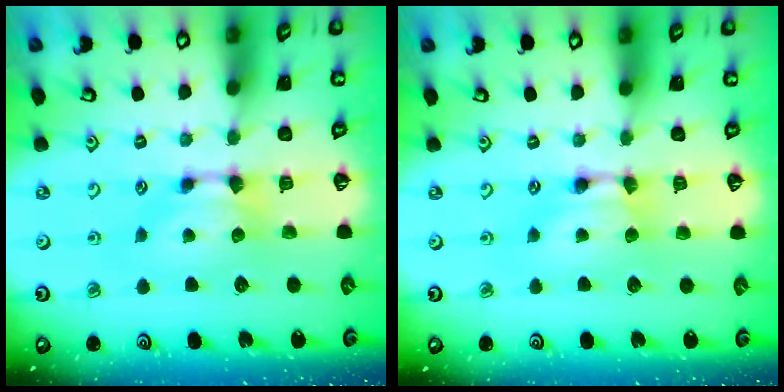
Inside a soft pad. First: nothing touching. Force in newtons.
{"total": 1.8, "press": 1.8, "slide": 0.1}